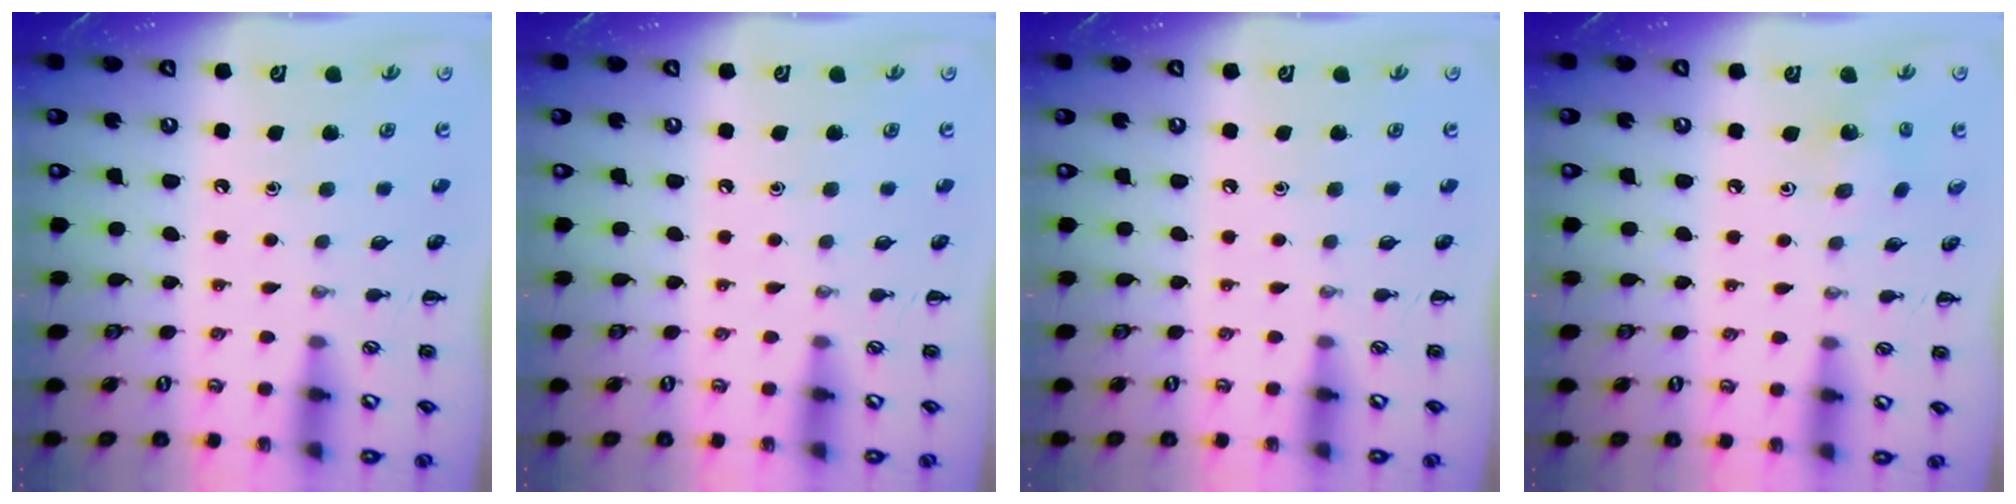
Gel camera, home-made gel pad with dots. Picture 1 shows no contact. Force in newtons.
{"total": 0.0}
{"total": 0.0}
{"total": 2.9, "press": 2.7, "slide": 0.9}